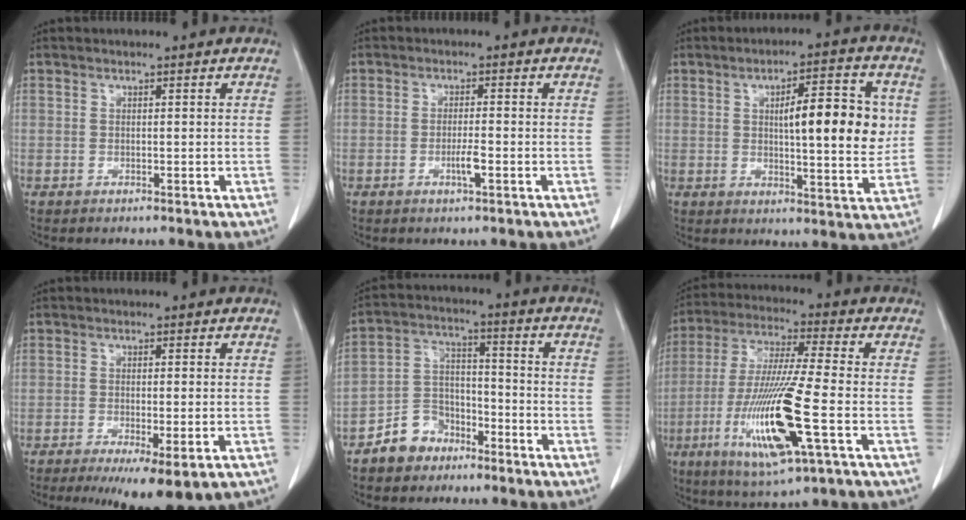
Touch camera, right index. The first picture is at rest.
{"total": 2.6, "force": [-1.0, 0.2, 2.4], "torque": [-0.047, -0.002, -0.017]}
{"total": 12.0, "force": [2.0, 2.7, 11.6], "torque": [-0.159, 0.011, 0.028]}
{"total": 9.6, "force": [-6.3, 1.9, 7.0], "torque": [-0.092, -0.021, -0.094]}
{"total": 7.5, "force": [-5.4, 5.0, 1.7], "torque": [-0.036, 0.017, -0.097]}
{"total": 17.1, "force": [-5.3, 0.8, 16.2], "torque": [-0.334, -0.027, -0.096]}